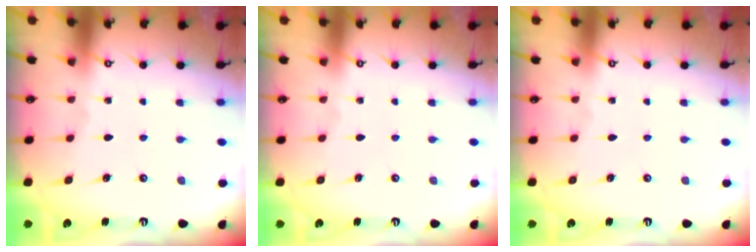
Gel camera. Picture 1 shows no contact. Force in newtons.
{"total": 0.0}
{"total": 0.0}